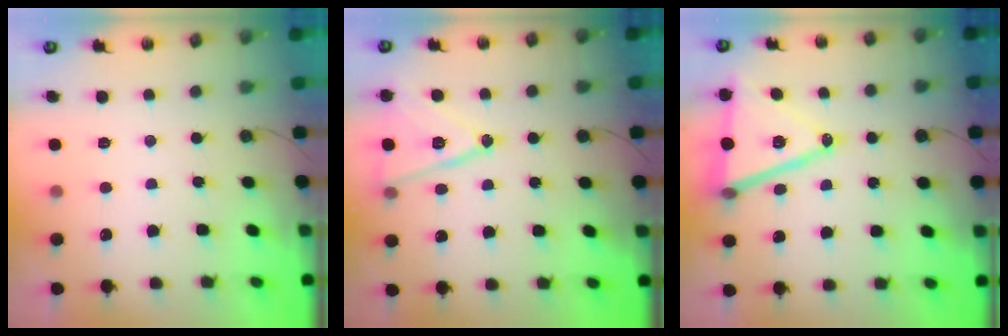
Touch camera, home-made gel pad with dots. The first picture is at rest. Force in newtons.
{"total": 14.1, "press": 13.7, "slide": 3.3}
{"total": 16.9, "press": 16.5, "slide": 3.8}